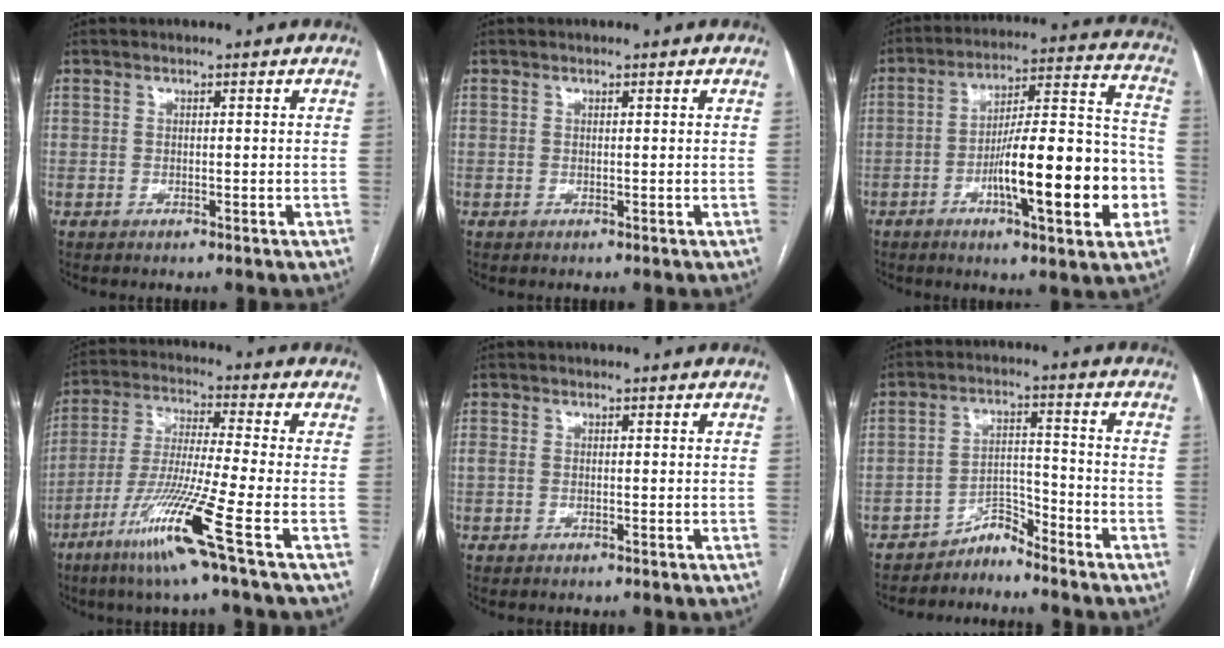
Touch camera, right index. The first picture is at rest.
{"total": 0.0}
{"total": 19.1, "force": [-5.6, 3.3, 18.0], "torque": [-0.260, 0.017, -0.080]}
{"total": 13.5, "force": [-6.8, -1.9, 11.5], "torque": [-0.231, -0.037, -0.133]}
{"total": 1.1, "force": [-0.2, 0.6, 0.9], "torque": [-0.028, 0.007, 0.000]}
{"total": 3.9, "force": [-3.8, 0.8, 0.1], "torque": [0.011, 0.008, -0.067]}